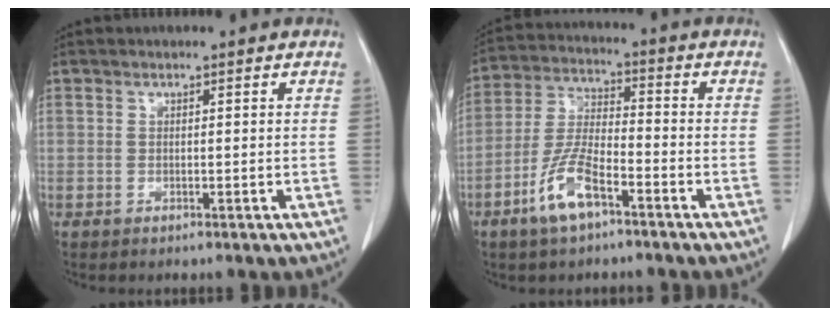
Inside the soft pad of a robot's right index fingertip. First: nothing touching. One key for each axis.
{"total": 8.9, "fx": -5.0, "fy": 2.6, "fz": 6.9, "tx": -0.149, "ty": -0.003, "tz": -0.099}